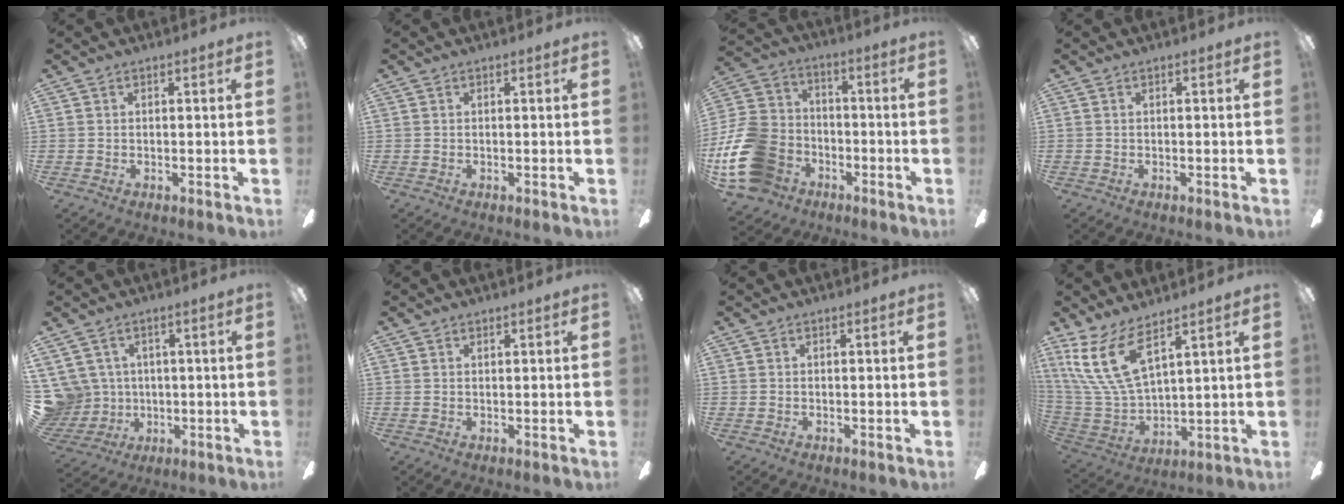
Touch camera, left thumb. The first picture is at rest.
{"total": 0.0}
{"total": 19.0, "force": [-7.1, 14.4, 10.3], "torque": [-0.224, 0.049, -0.116]}
{"total": 0.0}
{"total": 8.6, "force": [2.1, 8.2, 1.8], "torque": [-0.084, -0.011, 0.049]}
{"total": 1.0, "force": [0.9, 0.3, 0.0], "torque": [0.000, -0.003, 0.019]}
{"total": 0.0}
{"total": 16.4, "force": [9.2, 7.1, 11.6], "torque": [-0.272, -0.039, 0.167]}